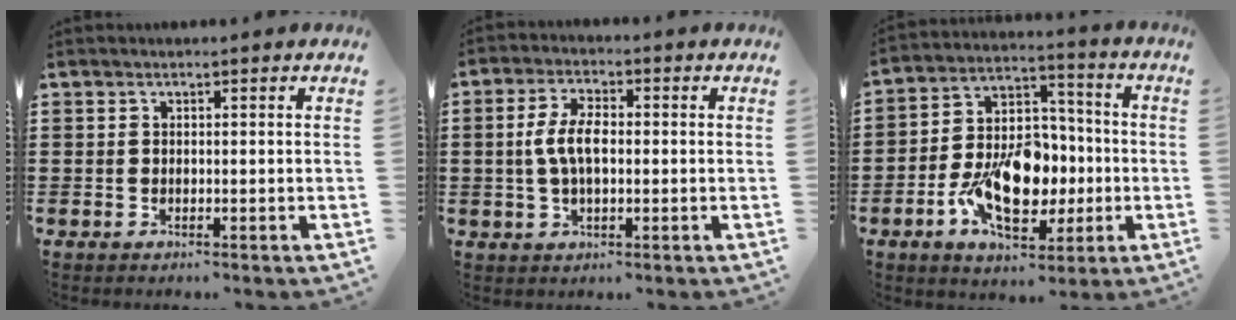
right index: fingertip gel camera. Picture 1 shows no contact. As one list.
[{"total": 6.0, "force": [0.0, 2.8, 5.4], "torque": [-0.122, 0.002, -0.008]}, {"total": 12.4, "force": [-3.2, 8.0, 8.9], "torque": [-0.178, 0.004, -0.055]}]